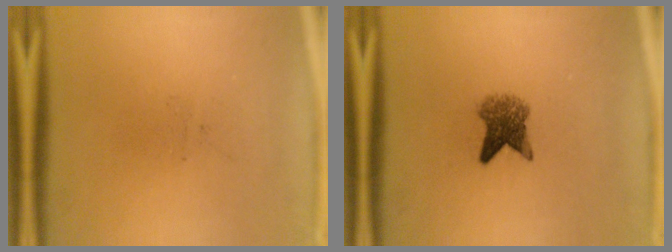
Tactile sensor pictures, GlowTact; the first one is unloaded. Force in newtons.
{"total": 4.0}